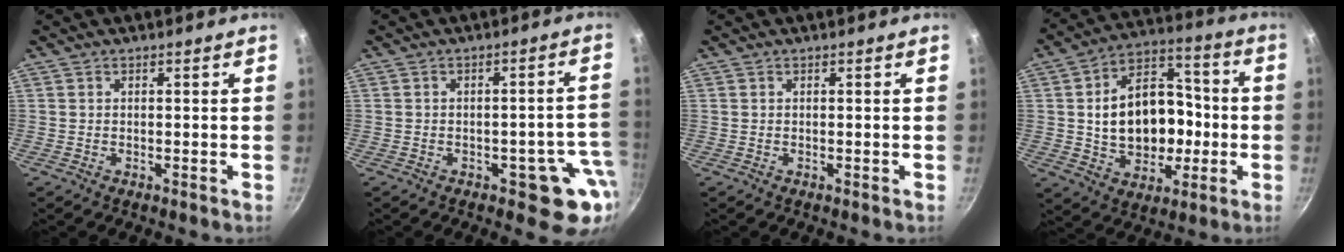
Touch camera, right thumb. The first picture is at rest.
{"total": 8.9, "force": [-3.3, 4.8, 6.7], "torque": [-0.017, 0.032, -0.035]}
{"total": 0.0}
{"total": 18.9, "force": [-0.9, 13.9, 12.8], "torque": [-0.166, 0.043, -0.007]}